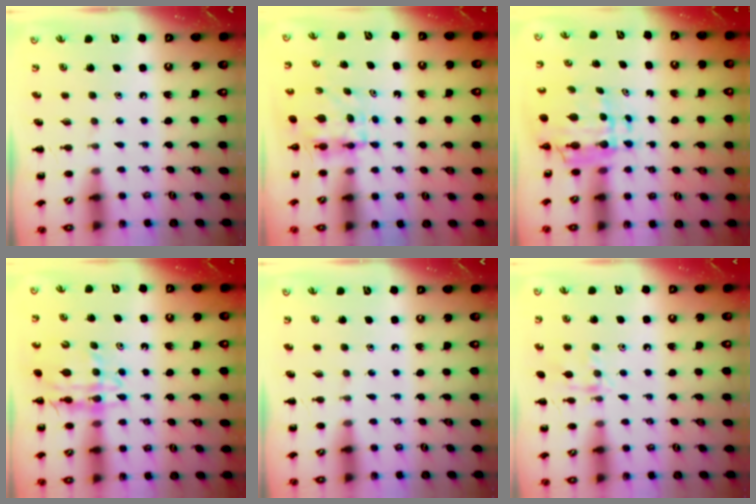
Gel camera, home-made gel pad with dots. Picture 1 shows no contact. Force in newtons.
{"total": 4.0, "press": 3.9, "slide": 0.3}
{"total": 6.8, "press": 6.3, "slide": 2.5}
{"total": 12.0, "press": 11.3, "slide": 3.9}
{"total": 0.0}
{"total": 8.3, "press": 8.2, "slide": 1.2}